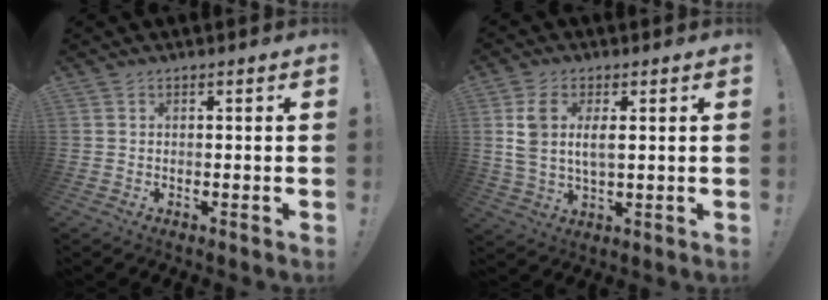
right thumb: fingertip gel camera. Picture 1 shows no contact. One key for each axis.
{"total": 7.8, "fx": 1.8, "fy": 4.2, "fz": 6.3, "tx": -0.115, "ty": -0.002, "tz": 0.031}